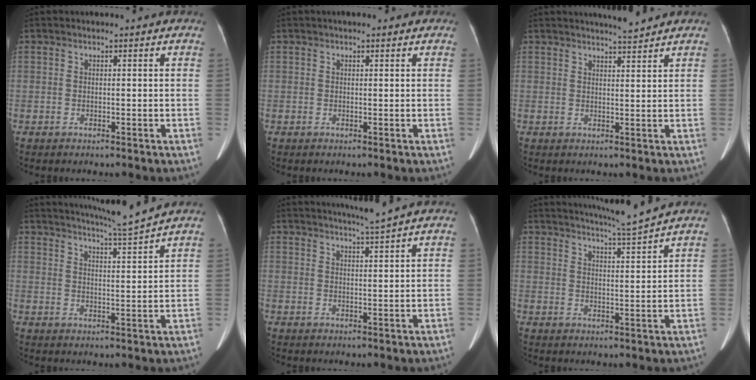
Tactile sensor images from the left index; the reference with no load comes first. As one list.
[{"total": 1.7, "force": [1.2, 0.7, 1.0], "torque": [-0.014, 0.015, 0.012]}, {"total": 3.1, "force": [3.0, -0.5, 0.8], "torque": [-0.012, -0.004, 0.047]}, {"total": 6.8, "force": [6.2, -2.1, 1.7], "torque": [-0.038, -0.017, 0.104]}, {"total": 3.3, "force": [2.8, -1.5, 1.0], "torque": [-0.015, -0.010, 0.052]}, {"total": 6.2, "force": [5.6, -2.1, 1.6], "torque": [-0.034, -0.015, 0.095]}]